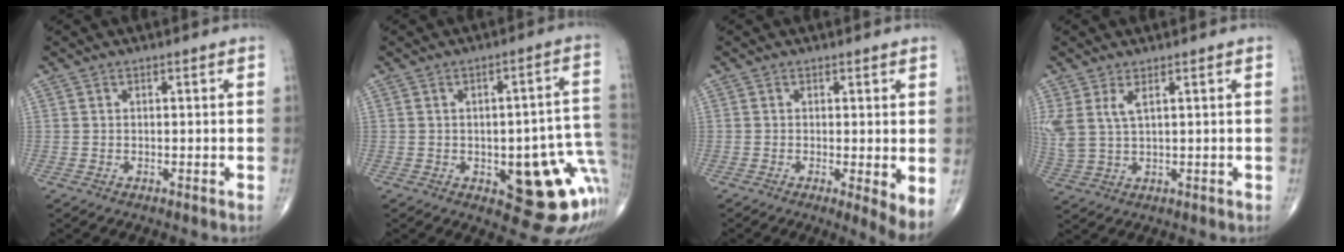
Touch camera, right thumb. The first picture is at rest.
{"total": 17.5, "force": [-4.4, 6.9, 15.4], "torque": [-0.123, 0.030, -0.032]}
{"total": 4.4, "force": [-0.1, 0.8, 4.4], "torque": [-0.067, -0.015, -0.006]}
{"total": 5.4, "force": [2.3, 2.0, 4.4], "torque": [-0.115, -0.004, 0.058]}